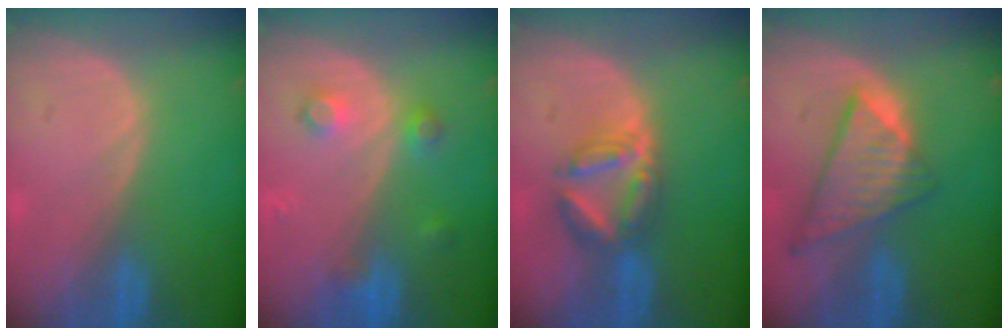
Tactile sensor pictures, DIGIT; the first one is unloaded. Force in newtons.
{"total": 3.8, "press": 3.4, "slide": 1.7}
{"total": 5.8, "press": 5.8, "slide": 0.2}
{"total": 8.7, "press": 7.5, "slide": 4.5}